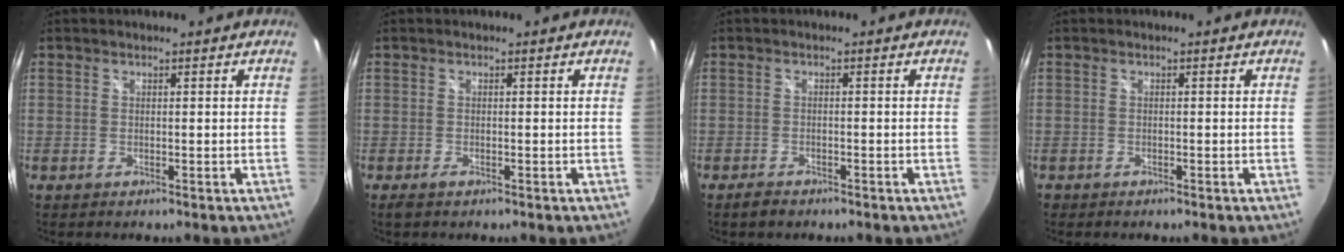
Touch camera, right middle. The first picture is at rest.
{"total": 1.2, "force": [-0.9, 0.4, 0.7], "torque": [-0.014, -0.005, -0.016]}
{"total": 2.2, "force": [-1.8, 0.9, 0.8], "torque": [-0.022, -0.006, -0.032]}
{"total": 0.8, "force": [-0.7, 0.4, 0.1], "torque": [-0.007, -0.004, -0.013]}